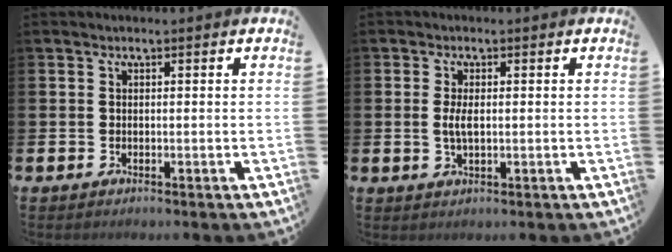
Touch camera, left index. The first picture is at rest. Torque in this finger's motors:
{"motor_torque": [0.85, 0.00, 0.43, 0.12]}